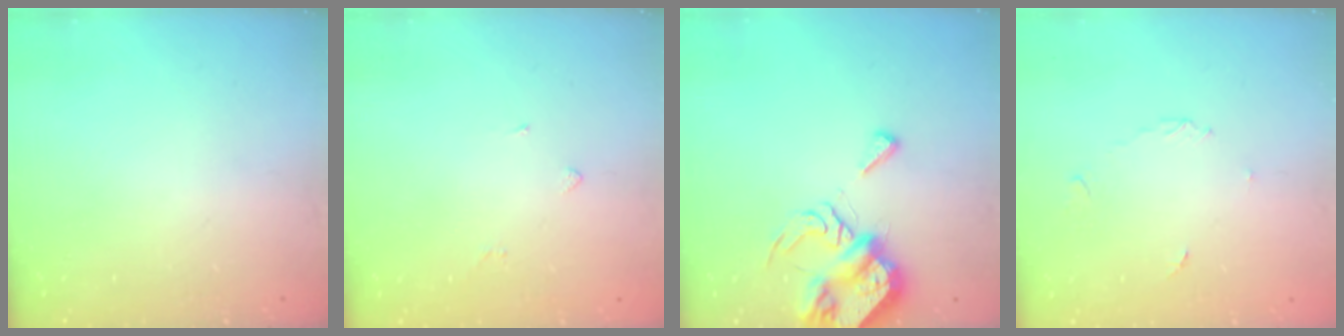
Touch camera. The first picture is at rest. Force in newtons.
{"total": 1.9, "press": 1.8, "slide": 0.6}
{"total": 8.4, "press": 8.4, "slide": 0.4}
{"total": 2.7, "press": 2.7, "slide": 0.4}